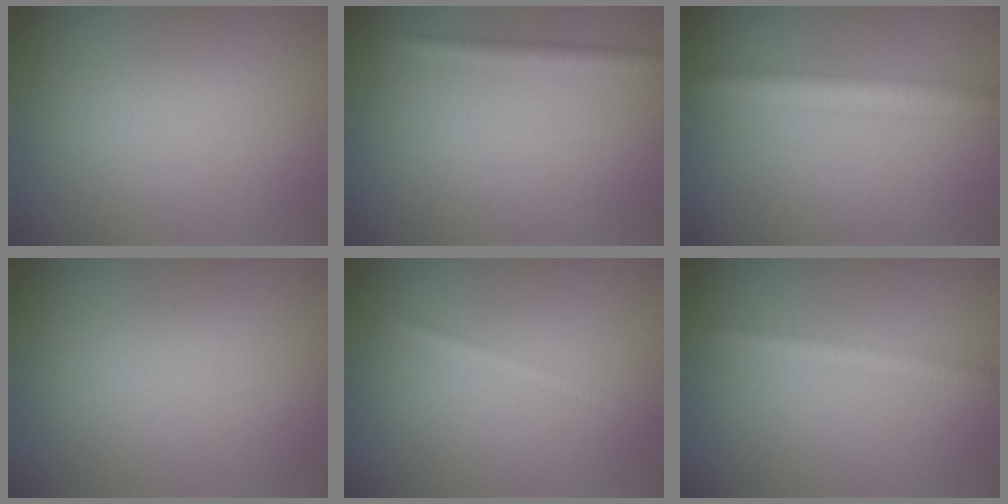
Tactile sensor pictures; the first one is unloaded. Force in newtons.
{"total": 1.5, "press": 1.5, "slide": 0.1}
{"total": 4.0, "press": 4.0, "slide": 0.1}
{"total": 0.0}
{"total": 0.9, "press": 0.9, "slide": 0.1}
{"total": 1.9, "press": 1.9, "slide": 0.1}